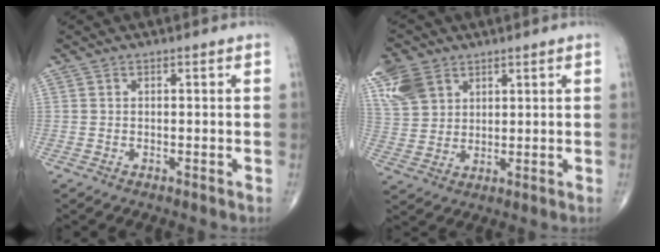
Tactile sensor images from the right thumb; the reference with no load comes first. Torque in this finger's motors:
{"motor_torque": [1.03, 1.40, 0.78, 0.75, 0.07]}